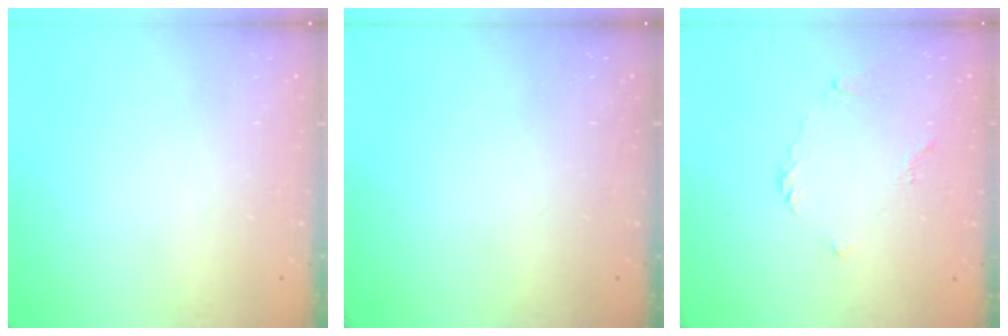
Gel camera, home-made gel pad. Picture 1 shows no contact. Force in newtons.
{"total": 0.0}
{"total": 3.4, "press": 3.3, "slide": 0.7}